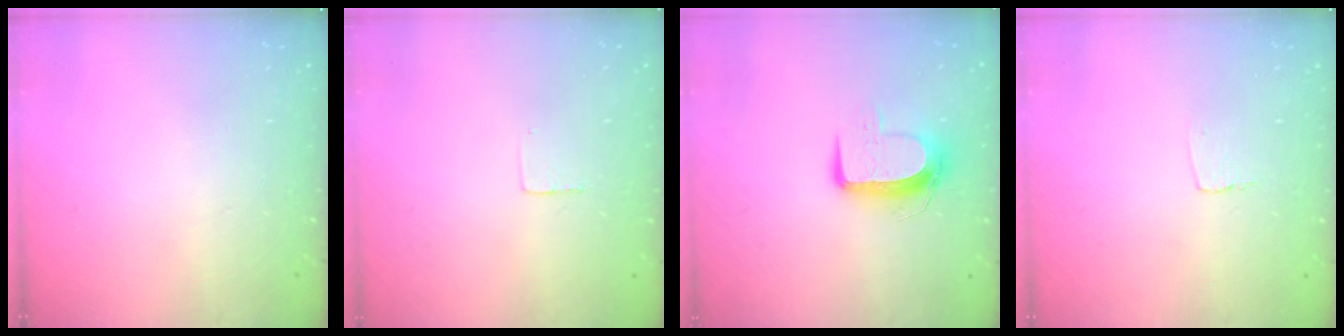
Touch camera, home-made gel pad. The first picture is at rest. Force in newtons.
{"total": 2.3, "press": 2.3, "slide": 0.1}
{"total": 9.7, "press": 9.7, "slide": 0.6}
{"total": 3.1, "press": 3.1, "slide": 0.3}